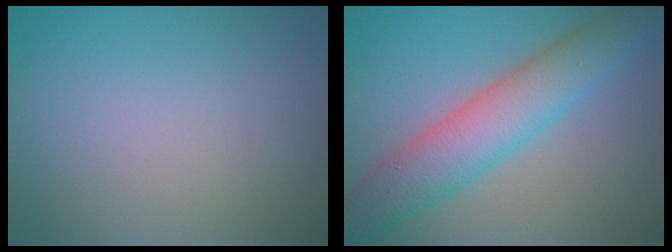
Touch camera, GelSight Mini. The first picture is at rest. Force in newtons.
{"total": 6.3, "press": 6.3, "slide": 0.1}